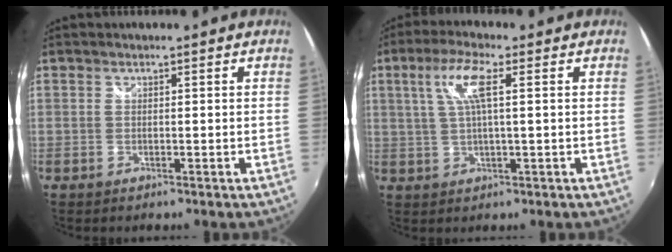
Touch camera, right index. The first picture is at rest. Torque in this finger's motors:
{"motor_torque": [0.46, 0.01, 0.25, 0.08]}